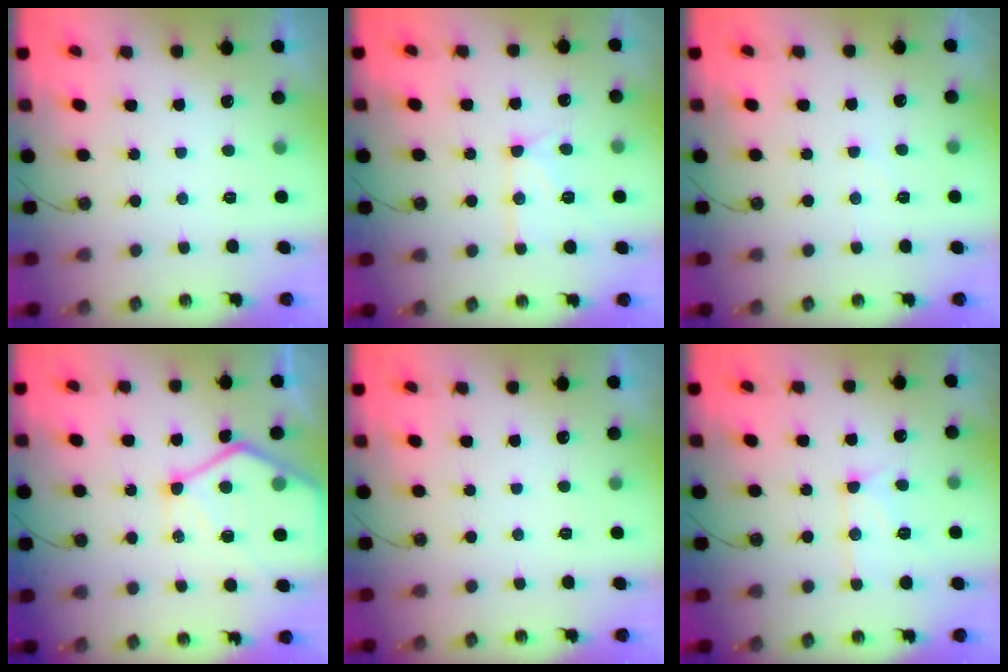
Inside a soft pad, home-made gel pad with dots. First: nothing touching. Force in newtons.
{"total": 12.4, "press": 12.4, "slide": 1.1}
{"total": 5.2, "press": 5.1, "slide": 1.0}
{"total": 16.0, "press": 16.0, "slide": 1.6}
{"total": 0.0}
{"total": 11.9, "press": 11.8, "slide": 0.9}